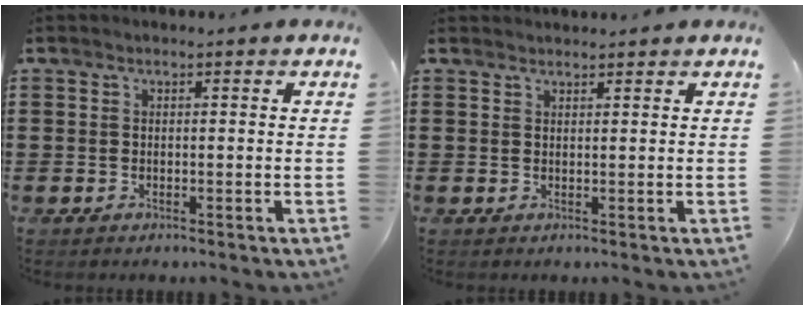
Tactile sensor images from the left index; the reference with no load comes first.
{"total": 1.1, "force": [1.1, 0.1, 0.0], "torque": [-0.001, -0.001, 0.022]}